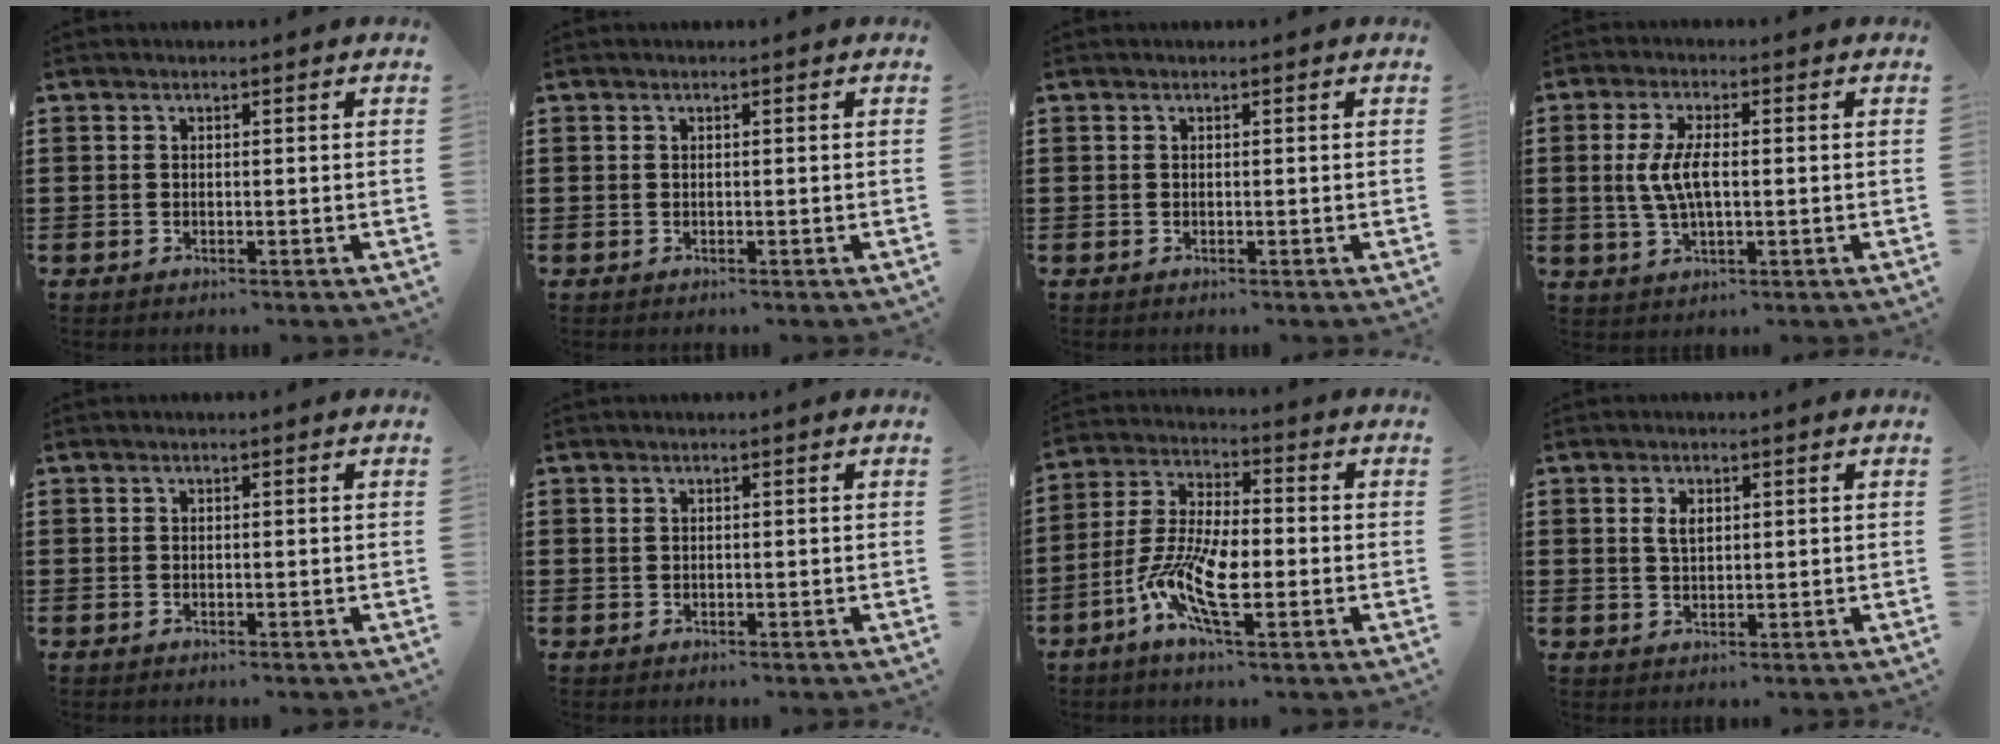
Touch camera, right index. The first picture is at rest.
{"total": 0.0}
{"total": 0.0}
{"total": 5.8, "force": [0.2, 2.0, 5.4], "torque": [-0.130, -0.006, -0.008]}
{"total": 0.0}
{"total": 0.6, "force": [0.3, 0.5, 0.2], "torque": [-0.006, 0.002, 0.006]}
{"total": 10.0, "force": [-3.6, 3.5, 8.7], "torque": [-0.203, -0.011, -0.074]}
{"total": 2.4, "force": [0.8, 1.2, 1.8], "torque": [-0.040, 0.005, 0.014]}